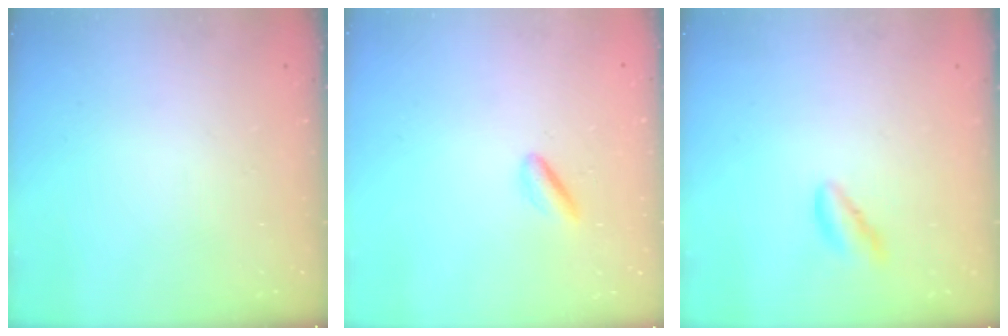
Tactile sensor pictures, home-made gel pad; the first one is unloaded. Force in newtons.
{"total": 2.7, "press": 2.6, "slide": 0.7}
{"total": 0.0}